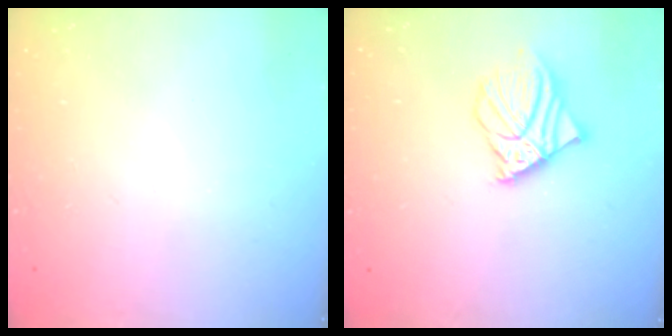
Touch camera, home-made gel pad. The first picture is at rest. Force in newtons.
{"total": 9.2, "press": 8.9, "slide": 2.1}